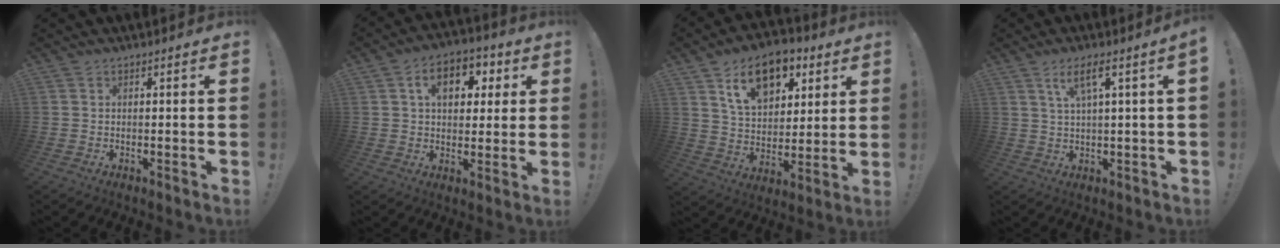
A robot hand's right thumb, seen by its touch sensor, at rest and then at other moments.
{"total": 10.6, "force": [3.3, 7.3, 6.9], "torque": [-0.092, 0.002, 0.055]}
{"total": 15.9, "force": [8.7, 9.9, 8.9], "torque": [-0.131, -0.035, 0.157]}
{"total": 5.7, "force": [2.1, 0.0, 5.3], "torque": [-0.096, -0.003, 0.033]}